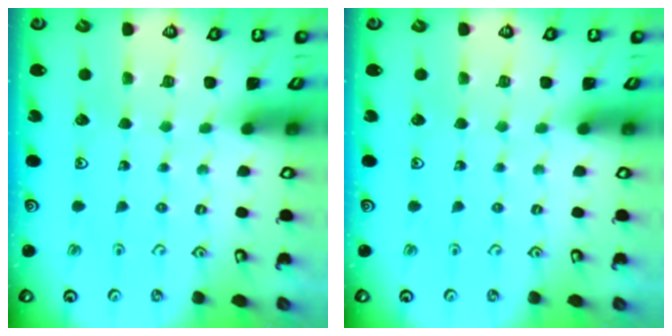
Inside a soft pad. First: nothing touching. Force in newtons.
{"total": 0.0}